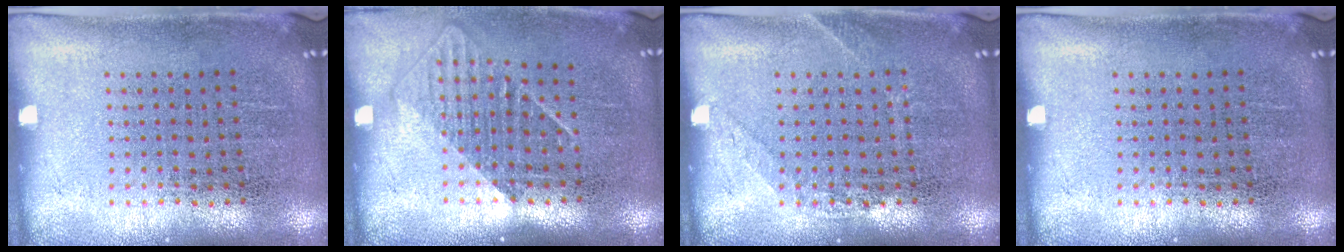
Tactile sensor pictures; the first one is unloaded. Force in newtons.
{"total": 1.3, "press": 0.9, "slide": 0.8}
{"total": 1.1, "press": 1.1, "slide": 0.2}
{"total": 0.0}